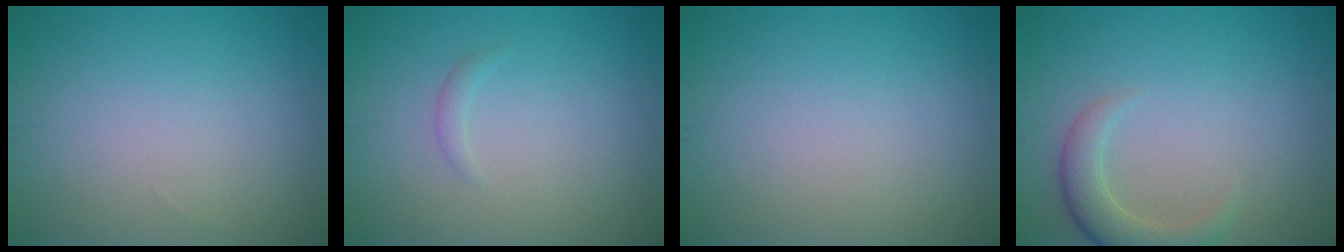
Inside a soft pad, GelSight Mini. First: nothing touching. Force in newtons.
{"total": 0.7, "press": 0.7, "slide": 0.1}
{"total": 0.0}
{"total": 3.2, "press": 3.2, "slide": 0.3}